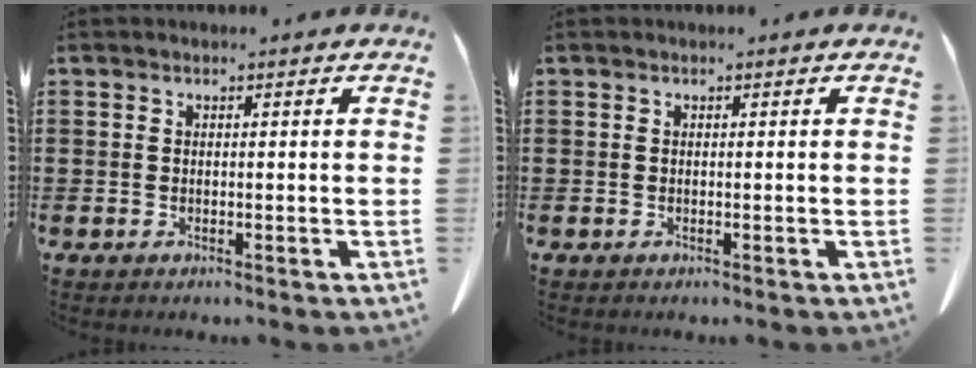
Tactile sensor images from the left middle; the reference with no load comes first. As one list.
[{"total": 0.0}]